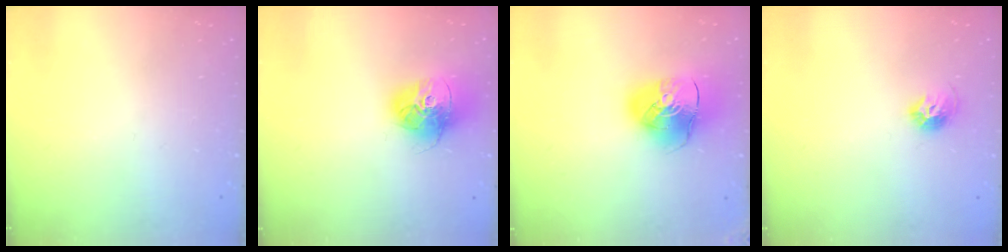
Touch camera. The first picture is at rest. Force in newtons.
{"total": 15.3, "press": 15.2, "slide": 1.8}
{"total": 12.8, "press": 12.7, "slide": 2.0}
{"total": 8.4, "press": 8.3, "slide": 0.9}